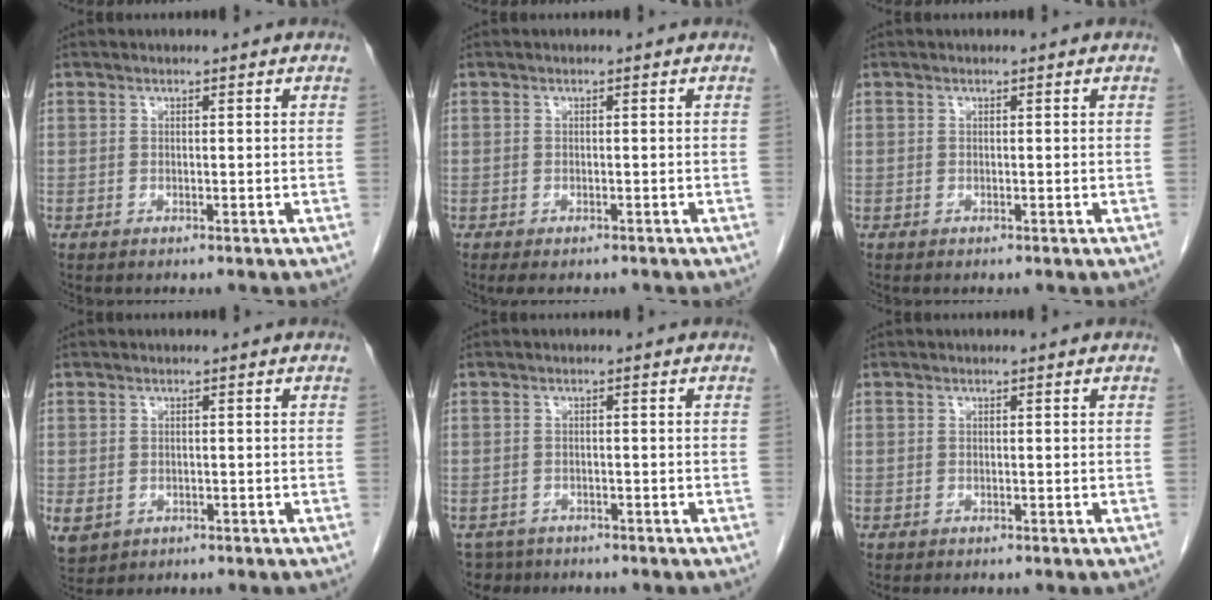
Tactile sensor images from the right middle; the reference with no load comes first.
{"total": 2.9, "force": [-2.3, 1.1, 1.3], "torque": [-0.013, -0.006, -0.028]}
{"total": 0.0}
{"total": 5.2, "force": [-1.7, 4.3, 2.4], "torque": [-0.066, -0.008, -0.017]}
{"total": 3.7, "force": [-3.0, 2.3, -0.2], "torque": [0.005, 0.000, -0.051]}
{"total": 0.0}